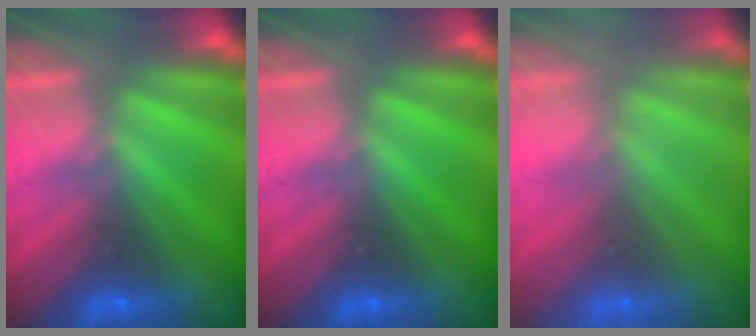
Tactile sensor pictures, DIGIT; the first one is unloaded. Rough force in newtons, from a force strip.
{"total": 0.0}
{"total": 6.0}